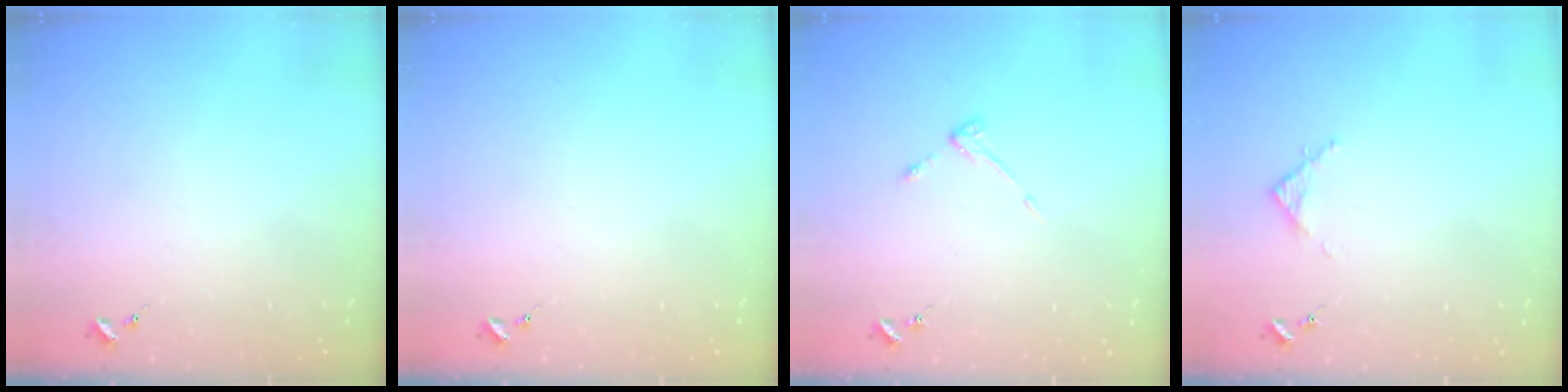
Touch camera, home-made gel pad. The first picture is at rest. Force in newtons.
{"total": 0.0}
{"total": 3.2, "press": 3.1, "slide": 0.5}
{"total": 2.8, "press": 2.8, "slide": 0.4}